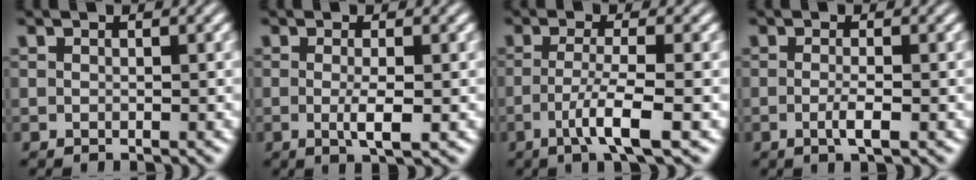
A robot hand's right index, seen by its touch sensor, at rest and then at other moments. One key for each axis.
{"total": 2.4, "fx": -0.6, "fy": -0.2, "fz": 2.3, "tx": -0.040, "ty": -0.011, "tz": -0.005}
{"total": 4.1, "fx": -1.6, "fy": -0.3, "fz": 3.7, "tx": -0.070, "ty": -0.019, "tz": -0.017}
{"total": 1.8, "fx": -0.9, "fy": -0.2, "fz": 1.6, "tx": -0.029, "ty": -0.007, "tz": -0.013}